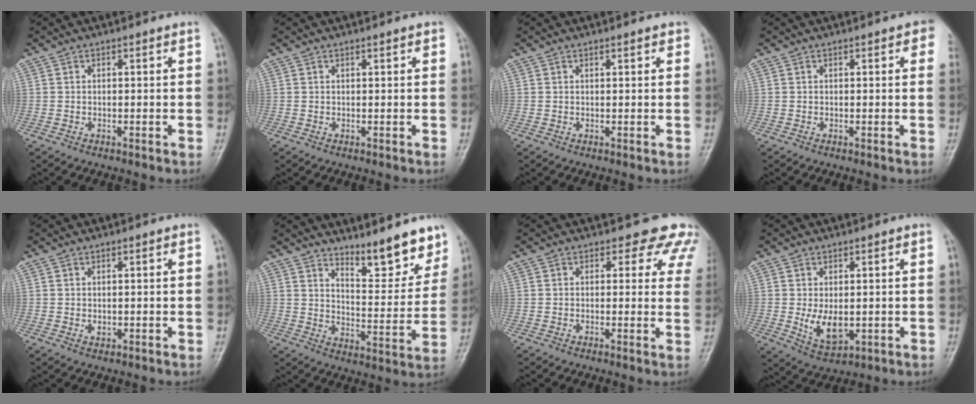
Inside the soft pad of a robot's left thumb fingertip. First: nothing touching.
{"total": 0.8, "force": [0.5, 0.2, 0.6], "torque": [-0.008, 0.000, 0.005]}
{"total": 1.3, "force": [0.9, 0.5, 0.9], "torque": [-0.008, -0.001, 0.008]}
{"total": 3.1, "force": [1.2, 1.2, 2.6], "torque": [-0.016, 0.001, 0.006]}
{"total": 0.8, "force": [-0.1, 0.7, 0.5], "torque": [-0.002, -0.001, 0.003]}
{"total": 8.7, "force": [7.2, 2.3, 4.2], "torque": [-0.030, -0.061, 0.109]}
{"total": 7.4, "force": [5.9, 4.0, 2.2], "torque": [0.021, -0.021, 0.039]}
{"total": 6.2, "force": [-0.5, 3.7, 4.9], "torque": [-0.072, -0.016, 0.005]}